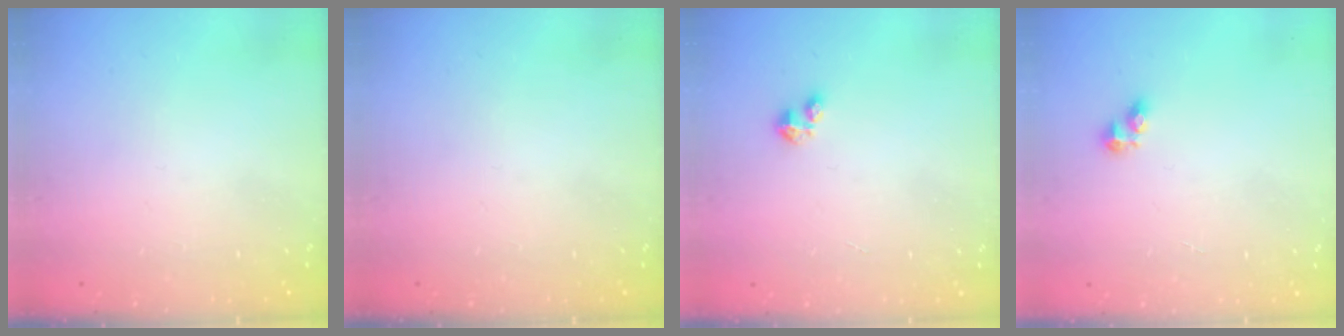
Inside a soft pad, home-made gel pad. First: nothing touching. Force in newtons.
{"total": 0.0}
{"total": 1.6, "press": 1.6, "slide": 0.3}
{"total": 3.9, "press": 3.9, "slide": 0.5}